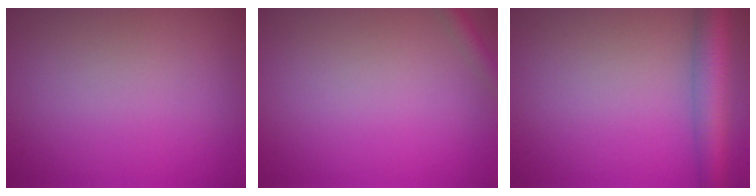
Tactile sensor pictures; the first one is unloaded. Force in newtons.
{"total": 1.4, "press": 1.3, "slide": 0.1}
{"total": 5.1, "press": 5.1, "slide": 0.2}